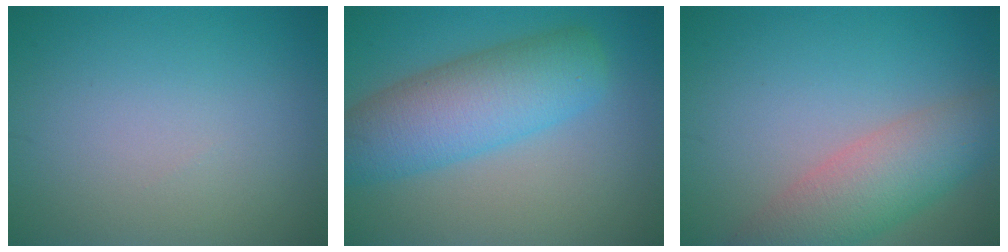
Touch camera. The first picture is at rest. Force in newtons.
{"total": 7.5, "press": 7.5, "slide": 0.2}
{"total": 5.7, "press": 5.7, "slide": 0.3}